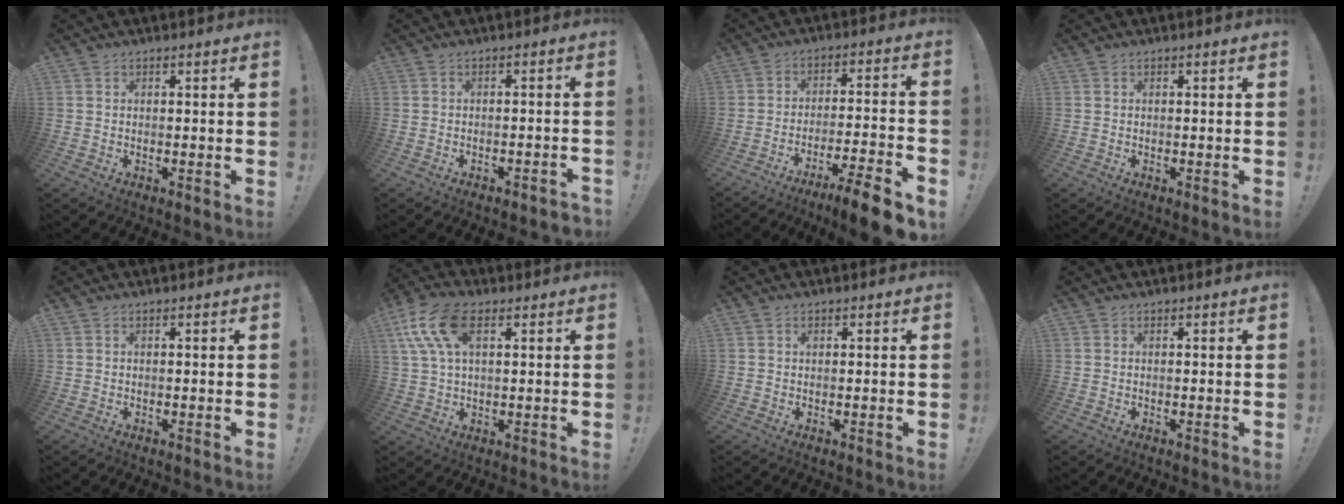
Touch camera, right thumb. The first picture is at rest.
{"total": 2.0, "force": [-1.6, 0.1, 1.2], "torque": [-0.018, 0.001, -0.027]}
{"total": 10.4, "force": [-7.7, 0.2, 7.0], "torque": [-0.097, 0.037, -0.130]}
{"total": 0.0}
{"total": 0.0}
{"total": 13.1, "force": [5.1, 7.0, 9.8], "torque": [-0.198, -0.003, 0.098]}
{"total": 0.0}
{"total": 0.0}